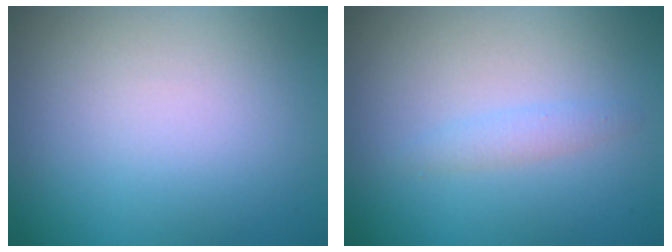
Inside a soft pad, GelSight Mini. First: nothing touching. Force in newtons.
{"total": 1.1, "press": 1.1, "slide": 0.1}